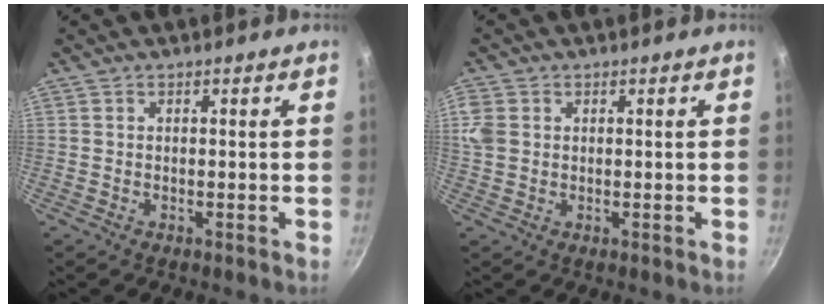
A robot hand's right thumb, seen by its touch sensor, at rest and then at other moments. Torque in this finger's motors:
{"motor_torque": [0.39, 0.32, 0.48, 0.26, 0.03]}